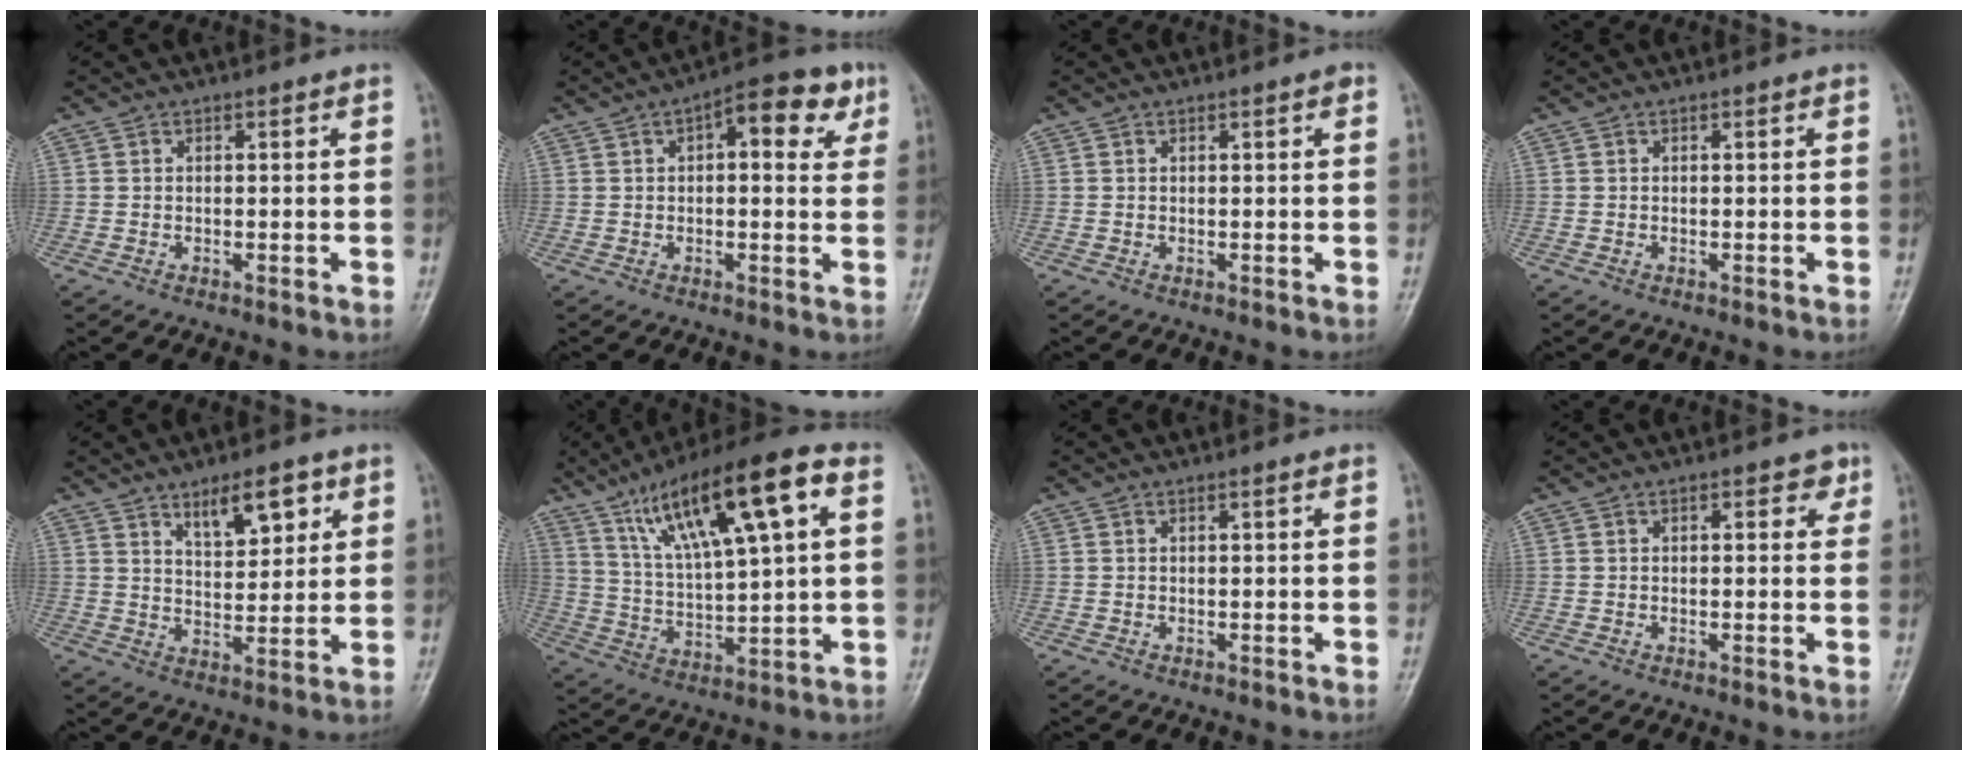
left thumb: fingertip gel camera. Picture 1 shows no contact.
{"total": 9.8, "force": [3.7, 4.4, 7.9], "torque": [-0.079, 0.010, 0.040]}
{"total": 0.8, "force": [0.2, 0.1, 0.7], "torque": [-0.014, 0.002, 0.003]}
{"total": 0.0}
{"total": 8.6, "force": [4.9, 3.5, 6.1], "torque": [-0.075, -0.031, 0.083]}
{"total": 20.2, "force": [8.8, 5.2, 17.5], "torque": [-0.283, 0.002, 0.155]}
{"total": 0.5, "force": [0.2, -0.1, 0.5], "torque": [-0.010, 0.001, 0.005]}
{"total": 2.8, "force": [1.3, 1.5, 2.0], "torque": [-0.012, -0.001, 0.012]}